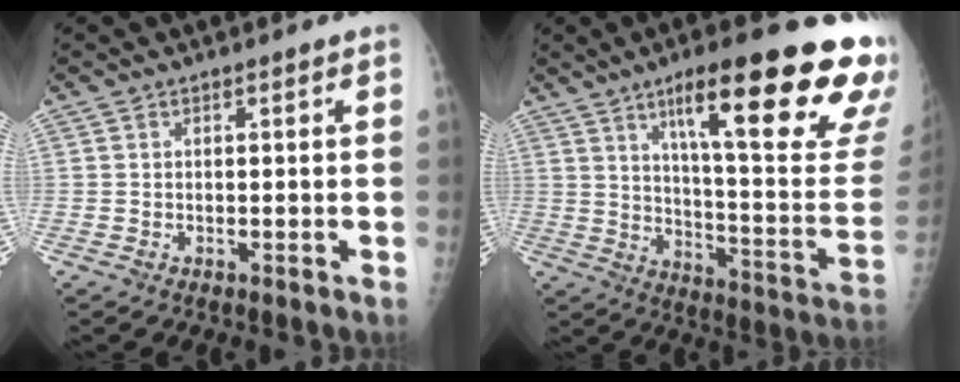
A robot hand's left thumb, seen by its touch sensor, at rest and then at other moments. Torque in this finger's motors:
{"motor_torque": [3.25, 1.76, 1.74, -1.03, 0.52]}